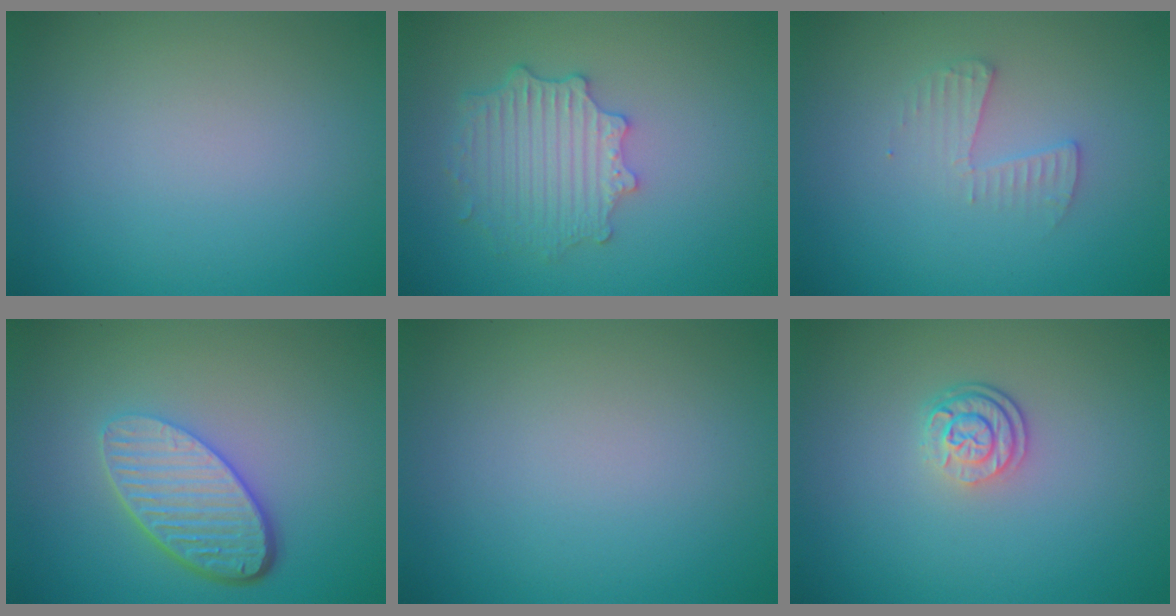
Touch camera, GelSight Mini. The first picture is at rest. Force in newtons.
{"total": 4.2, "press": 3.5, "slide": 2.4}
{"total": 1.6, "press": 1.6, "slide": 0.1}
{"total": 5.3, "press": 3.9, "slide": 3.7}
{"total": 0.0}
{"total": 2.6, "press": 1.9, "slide": 1.8}